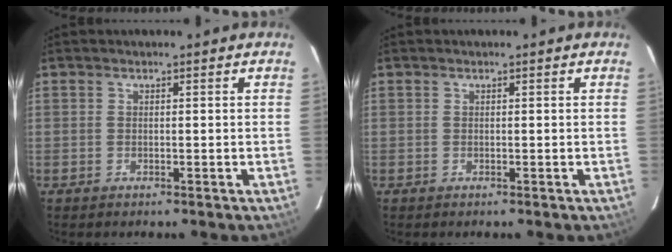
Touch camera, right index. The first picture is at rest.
{"total": 0.0}